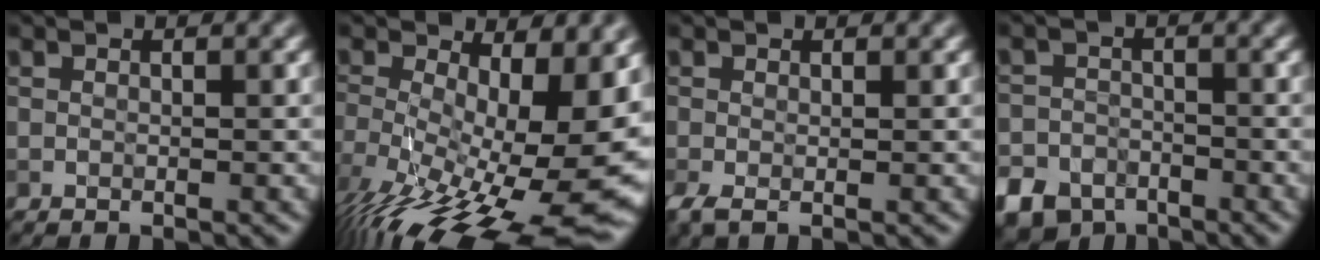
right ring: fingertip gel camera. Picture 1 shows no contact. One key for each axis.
{"total": 17.0, "fx": -3.9, "fy": 7.5, "fz": 14.7, "tx": -0.231, "ty": -0.033, "tz": -0.040}
{"total": 1.1, "fx": -0.3, "fy": 0.3, "fz": 1.0, "tx": -0.026, "ty": -0.009, "tz": -0.007}
{"total": 7.0, "fx": -5.0, "fy": 4.6, "fz": 1.7, "tx": -0.023, "ty": -0.019, "tz": -0.085}